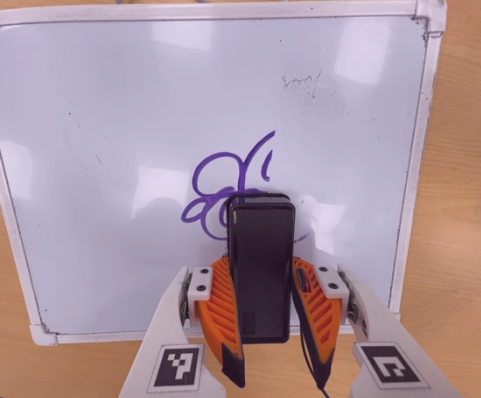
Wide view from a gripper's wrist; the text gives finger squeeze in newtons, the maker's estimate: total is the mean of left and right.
{"total": 8.5, "left": 6.8, "right": 10.1}